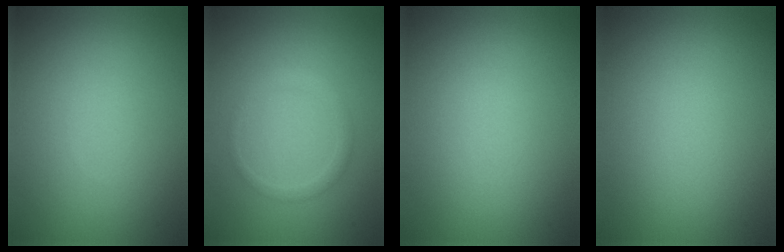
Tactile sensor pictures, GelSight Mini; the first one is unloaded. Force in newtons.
{"total": 1.2, "press": 1.2, "slide": 0.0}
{"total": 0.0}
{"total": 0.0}